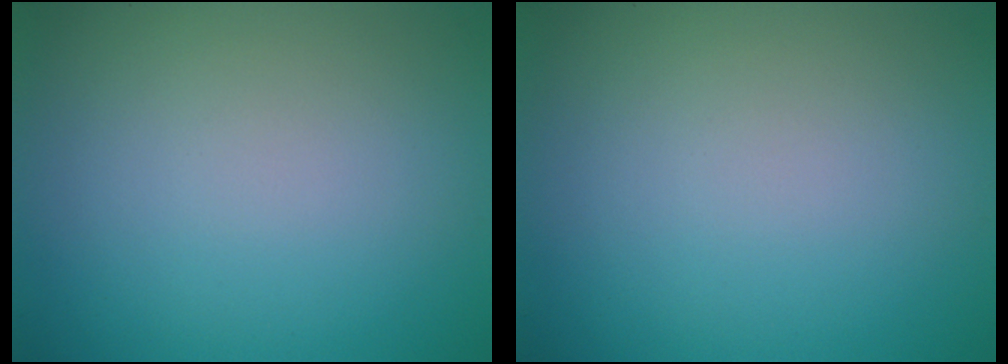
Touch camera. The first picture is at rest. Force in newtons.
{"total": 0.0}